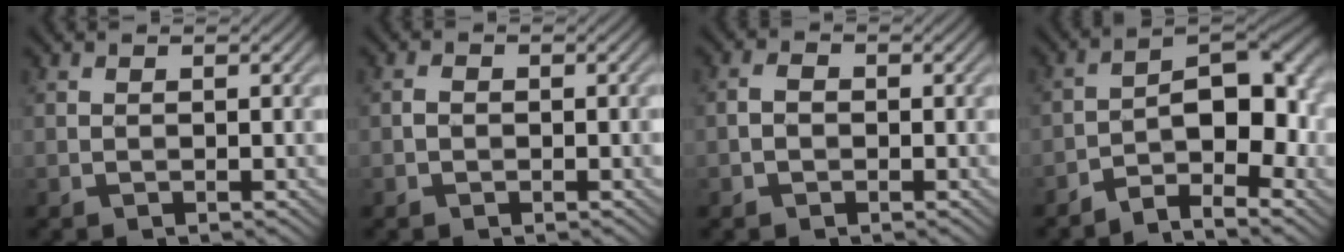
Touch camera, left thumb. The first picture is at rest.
{"total": 1.0, "force": [-0.3, 0.7, 0.5], "torque": [-0.010, 0.000, -0.009]}
{"total": 1.6, "force": [-0.5, 1.1, 1.0], "torque": [-0.020, 0.003, -0.013]}
{"total": 9.3, "force": [-4.5, 3.7, 7.2], "torque": [-0.098, 0.009, -0.078]}